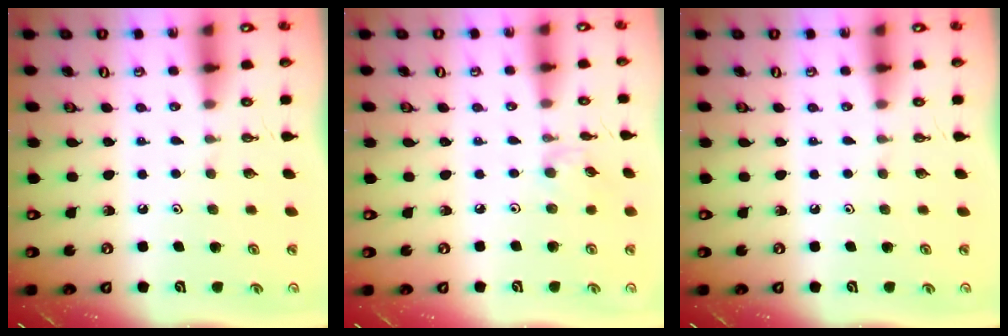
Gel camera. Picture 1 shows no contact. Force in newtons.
{"total": 1.7, "press": 1.7, "slide": 0.4}
{"total": 0.0}